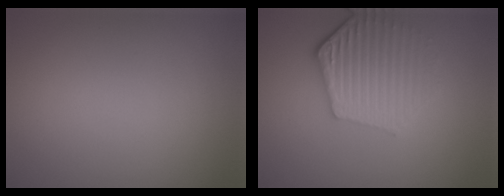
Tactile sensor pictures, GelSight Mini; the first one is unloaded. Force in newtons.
{"total": 5.4, "press": 4.2, "slide": 3.3}